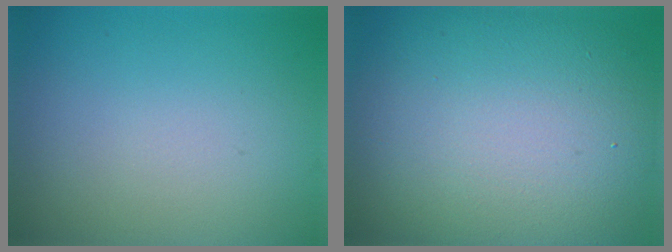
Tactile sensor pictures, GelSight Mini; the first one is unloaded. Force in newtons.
{"total": 14.7, "press": 14.7, "slide": 0.8}